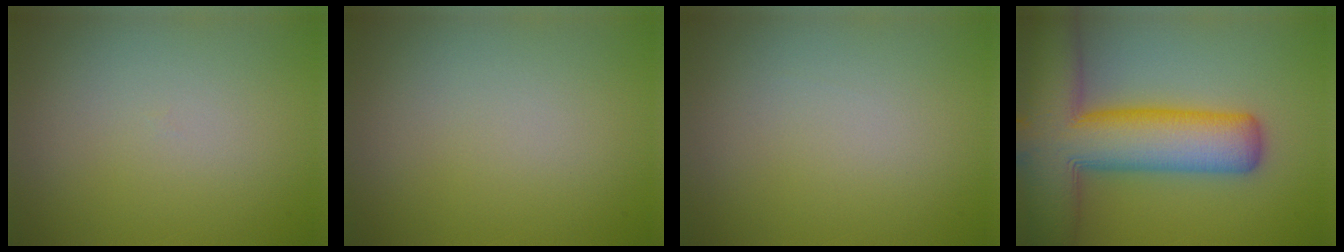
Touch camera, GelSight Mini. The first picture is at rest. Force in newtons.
{"total": 0.0}
{"total": 0.0}
{"total": 12.7, "press": 12.6, "slide": 0.5}